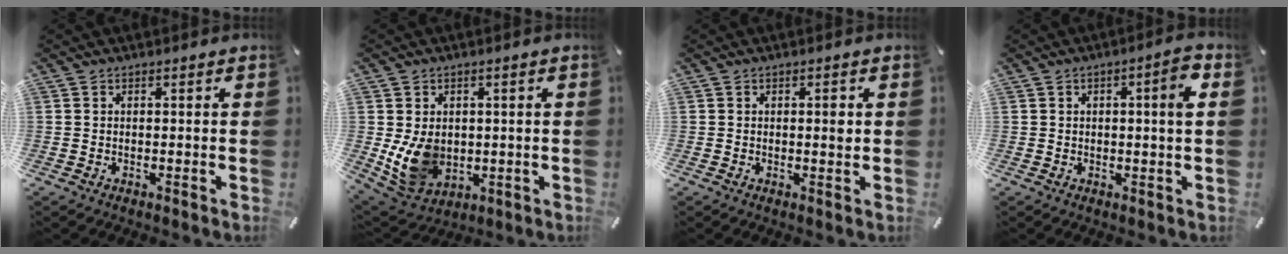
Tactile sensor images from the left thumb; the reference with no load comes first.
{"total": 10.0, "force": [-0.2, 8.2, 5.7], "torque": [-0.125, -0.008, 0.000]}
{"total": 2.0, "force": [0.3, 0.7, 1.9], "torque": [-0.013, -0.006, -0.003]}
{"total": 4.7, "force": [1.1, 1.0, 4.5], "torque": [-0.063, -0.006, 0.010]}